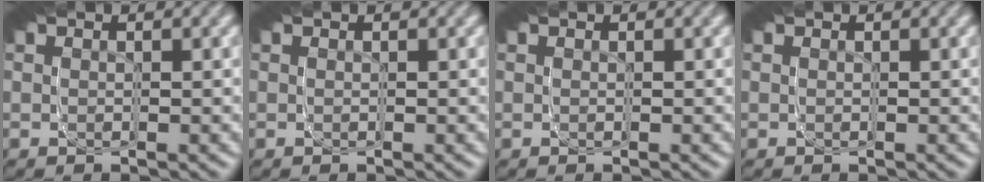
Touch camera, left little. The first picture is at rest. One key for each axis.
{"total": 0.0}
{"total": 0.0}
{"total": 0.0}